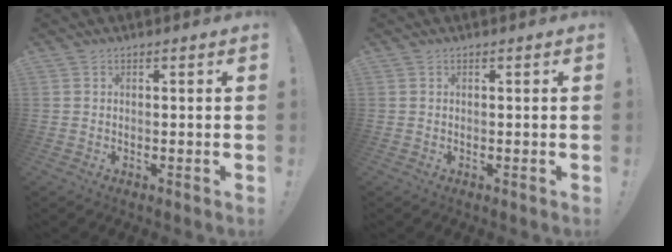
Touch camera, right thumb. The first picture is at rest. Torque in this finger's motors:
{"motor_torque": [-0.02, 0.01, -0.01, 0.01, 0.01]}